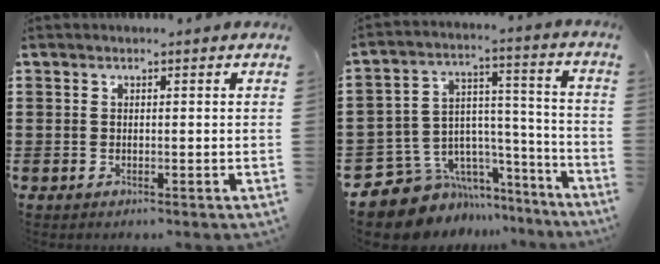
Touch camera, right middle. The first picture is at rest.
{"total": 10.0, "force": [-8.2, 5.3, 1.8], "torque": [-0.057, 0.008, -0.152]}